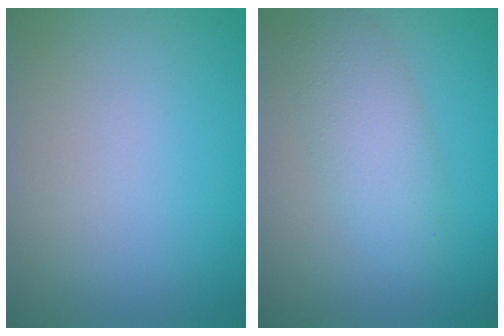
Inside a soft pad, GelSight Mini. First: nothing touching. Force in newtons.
{"total": 3.7, "press": 3.7, "slide": 0.1}